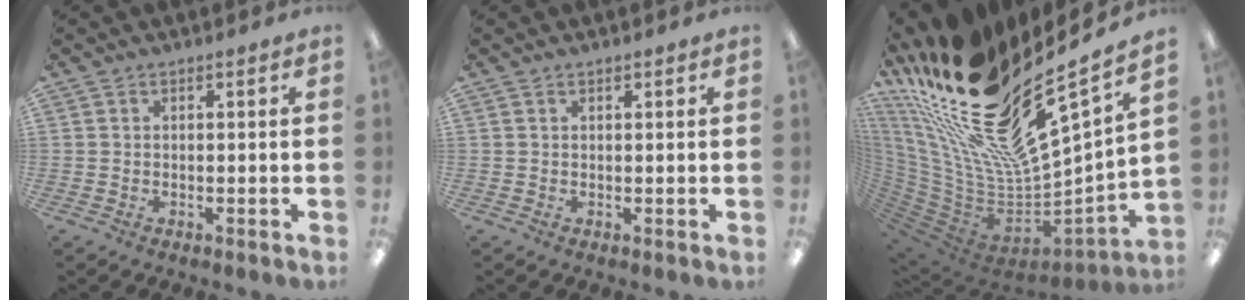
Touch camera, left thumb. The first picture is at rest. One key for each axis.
{"total": 0.8, "fx": 0.6, "fy": 0.3, "fz": 0.4, "tx": -0.009, "ty": 0.000, "tz": 0.011}
{"total": 27.2, "fx": 17.5, "fy": 9.2, "fz": 18.8, "tx": -0.328, "ty": -0.172, "tz": 0.331}